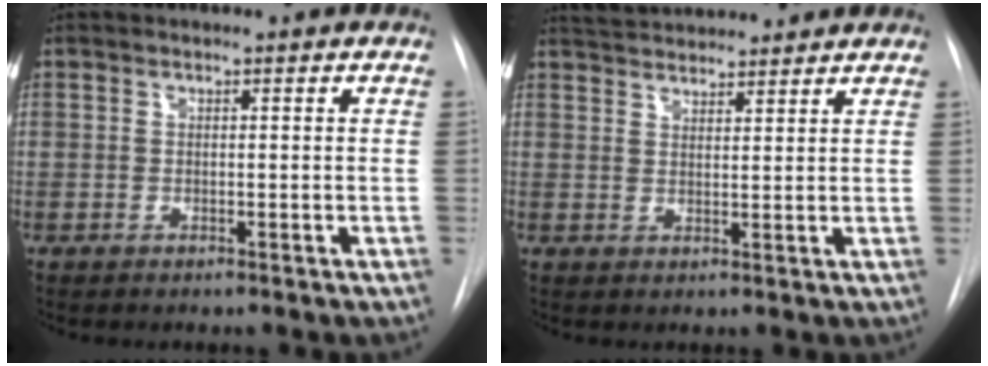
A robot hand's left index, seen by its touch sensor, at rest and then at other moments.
{"total": 8.9, "force": [8.5, 1.3, 2.4], "torque": [-0.045, 0.030, 0.129]}